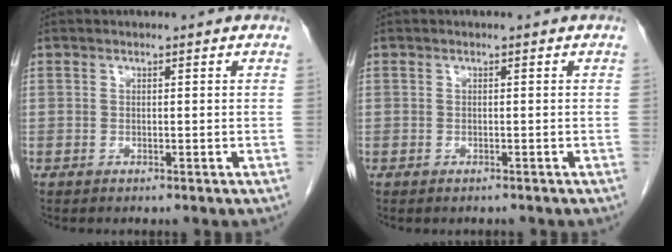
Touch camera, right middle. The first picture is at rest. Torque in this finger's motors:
{"motor_torque": [-0.78, -0.95, -0.41, -0.10]}